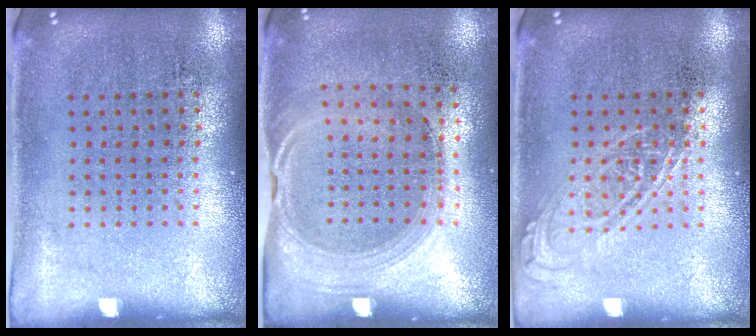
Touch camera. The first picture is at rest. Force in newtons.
{"total": 1.5, "press": 1.2, "slide": 0.8}
{"total": 1.8, "press": 1.8, "slide": 0.2}